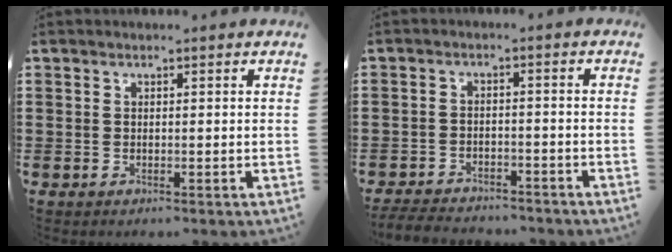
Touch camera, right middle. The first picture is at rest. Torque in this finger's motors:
{"motor_torque": [0.80, 0.38, 0.22, 0.06]}